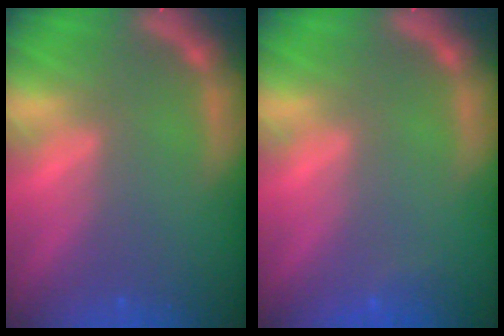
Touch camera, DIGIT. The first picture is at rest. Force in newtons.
{"total": 0.9}